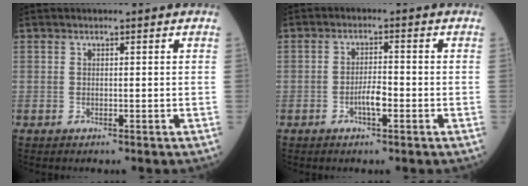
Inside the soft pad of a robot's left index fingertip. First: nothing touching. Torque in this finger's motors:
{"motor_torque": [0.58, 0.31, 0.08, 0.02]}